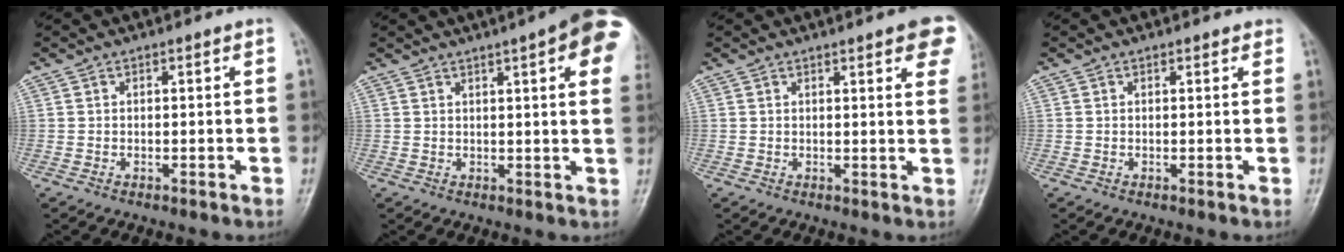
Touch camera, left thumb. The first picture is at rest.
{"total": 15.1, "force": [6.9, 3.3, 13.0], "torque": [-0.159, -0.005, 0.075]}
{"total": 9.5, "force": [5.4, 2.3, 7.5], "torque": [-0.066, -0.011, 0.054]}
{"total": 1.0, "force": [0.8, 0.5, 0.3], "torque": [0.002, -0.002, 0.006]}